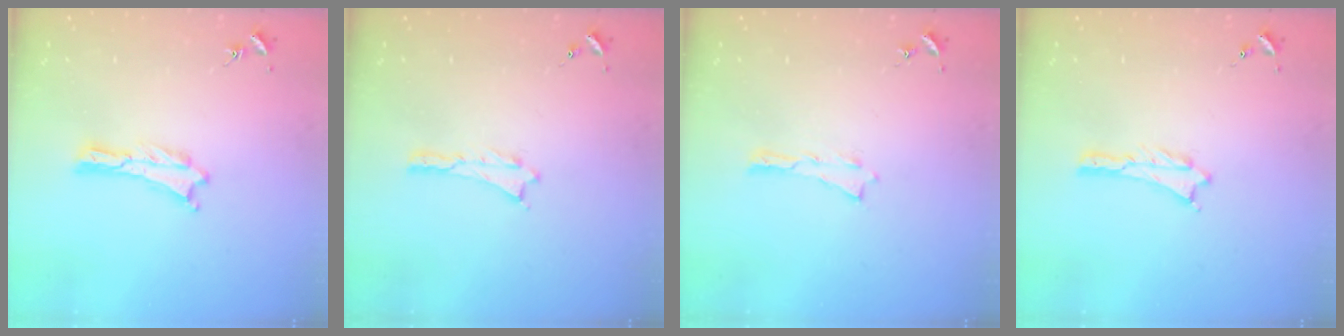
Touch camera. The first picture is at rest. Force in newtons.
{"total": 0.0}
{"total": 0.0}
{"total": 0.5, "press": 0.5, "slide": 0.2}